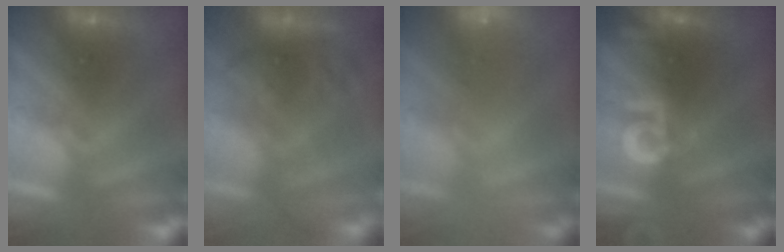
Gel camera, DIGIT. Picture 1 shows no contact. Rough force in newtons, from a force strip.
{"total": 8.1}
{"total": 2.3}
{"total": 2.6}